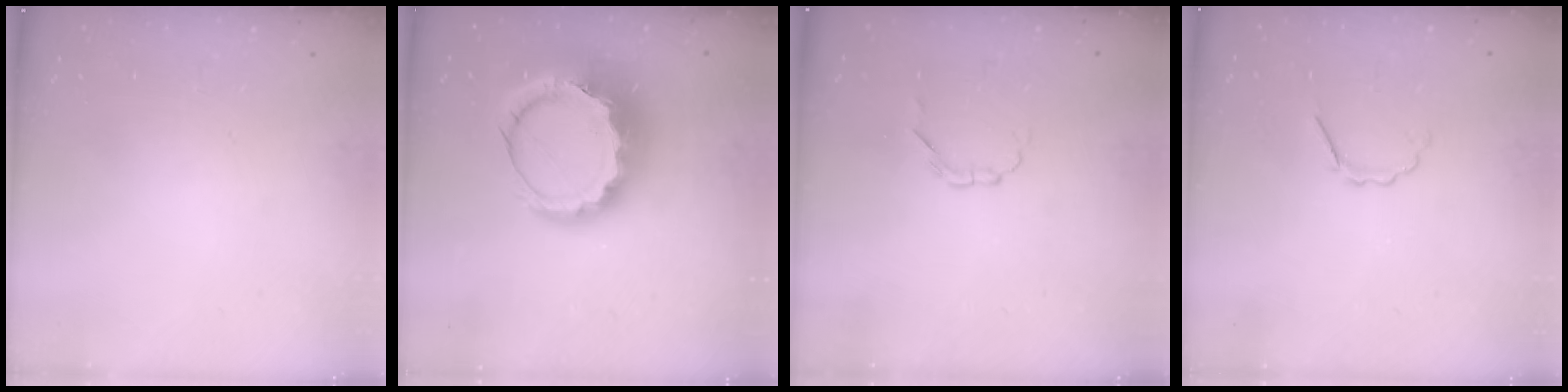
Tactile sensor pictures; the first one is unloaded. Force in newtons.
{"total": 15.7, "press": 15.4, "slide": 2.8}
{"total": 2.3, "press": 2.2, "slide": 0.8}
{"total": 2.9, "press": 2.7, "slide": 1.0}